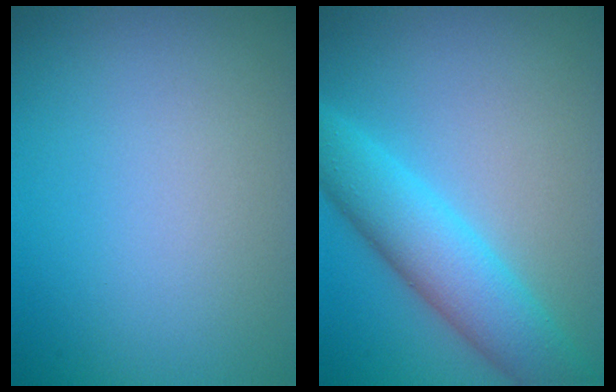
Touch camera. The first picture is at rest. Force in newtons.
{"total": 6.1, "press": 6.1, "slide": 0.1}